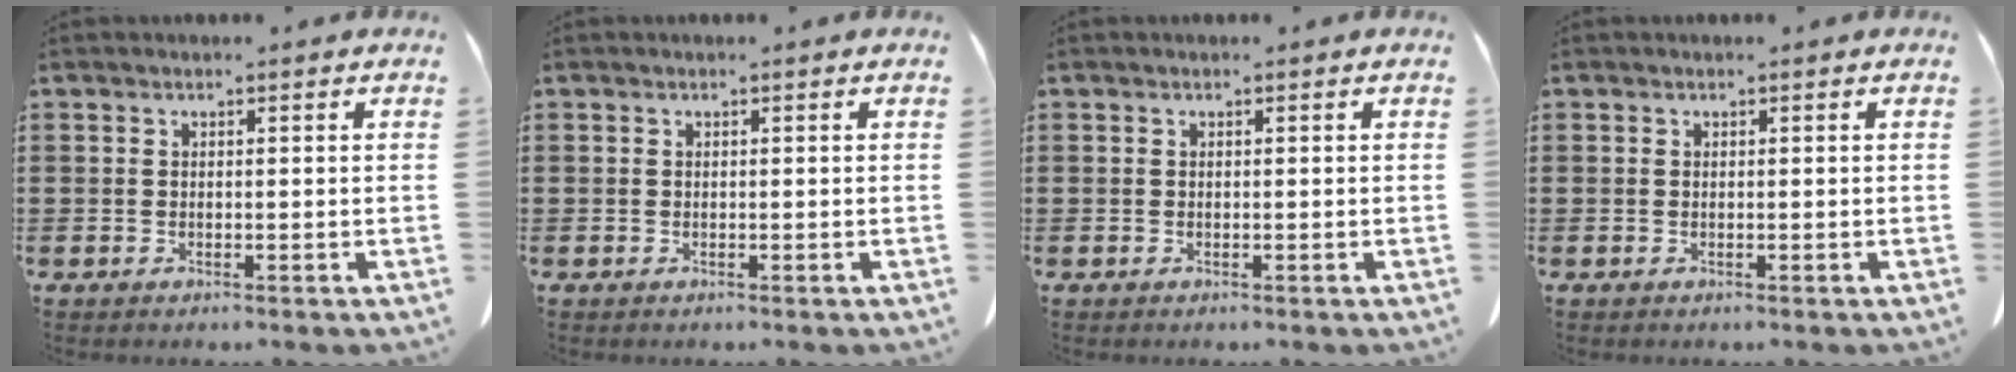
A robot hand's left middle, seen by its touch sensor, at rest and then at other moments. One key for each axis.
{"total": 0.0}
{"total": 0.0}
{"total": 0.0}